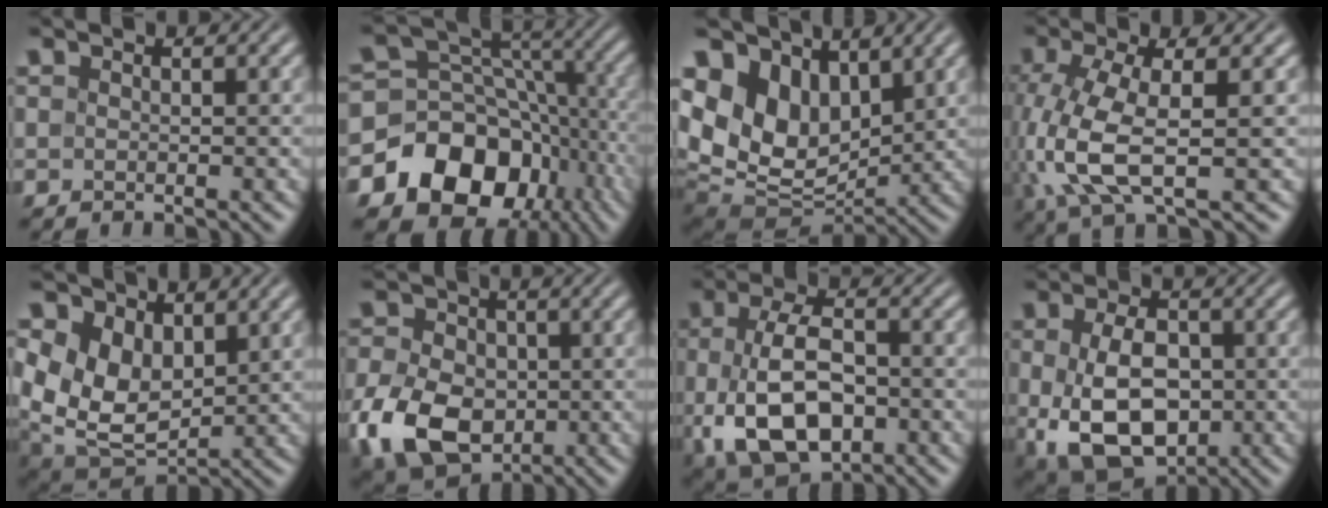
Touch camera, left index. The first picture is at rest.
{"total": 13.6, "force": [-6.8, 10.4, 5.5], "torque": [-0.104, 0.011, -0.119]}
{"total": 10.8, "force": [3.0, 7.7, 6.9], "torque": [-0.159, -0.005, 0.059]}
{"total": 7.2, "force": [-0.7, 2.4, 6.7], "torque": [-0.164, -0.006, -0.015]}
{"total": 9.7, "force": [2.1, 6.8, 6.6], "torque": [-0.146, -0.006, 0.044]}
{"total": 10.5, "force": [-2.9, 7.3, 6.9], "torque": [-0.157, -0.019, -0.068]}
{"total": 9.5, "force": [-1.8, 5.2, 7.7], "torque": [-0.156, -0.011, -0.036]}
{"total": 9.3, "force": [-1.3, 5.9, 7.1], "torque": [-0.143, -0.017, -0.018]}